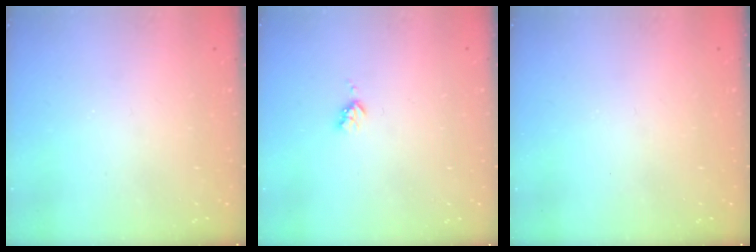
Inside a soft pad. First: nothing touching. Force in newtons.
{"total": 3.0, "press": 3.0, "slide": 0.3}
{"total": 0.0}